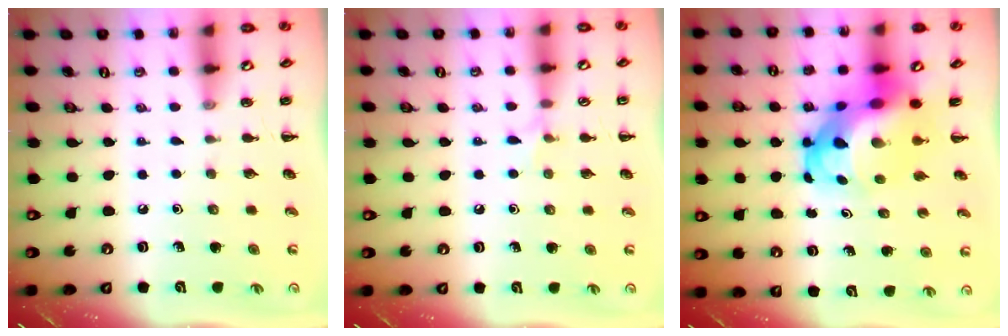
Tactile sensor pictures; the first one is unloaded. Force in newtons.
{"total": 4.5, "press": 4.2, "slide": 1.5}
{"total": 11.9, "press": 11.5, "slide": 3.2}